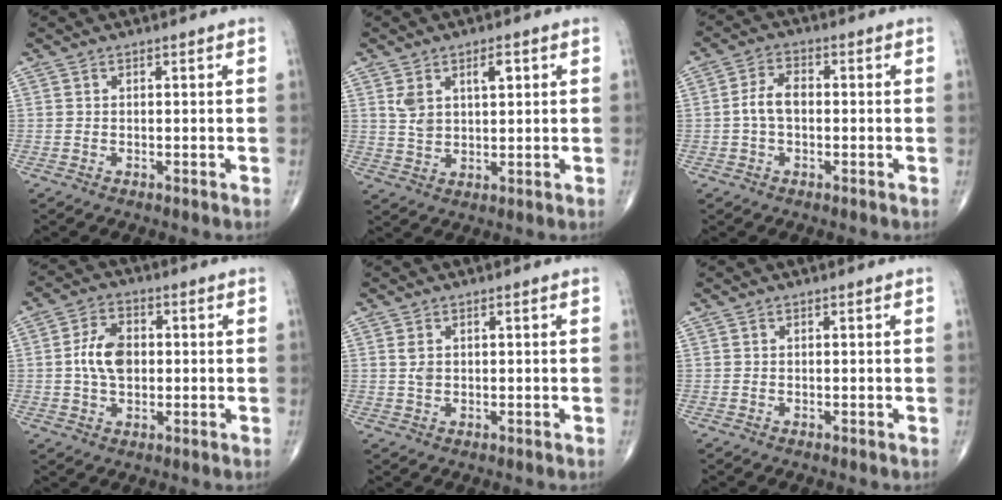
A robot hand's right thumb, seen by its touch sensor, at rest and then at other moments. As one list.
[{"total": 6.4, "force": [2.5, 3.5, 4.8], "torque": [-0.073, -0.008, 0.051]}, {"total": 4.9, "force": [-0.5, 3.0, 3.9], "torque": [-0.073, 0.018, -0.015]}, {"total": 7.8, "force": [0.2, 5.1, 5.9], "torque": [-0.100, 0.010, -0.001]}, {"total": 2.0, "force": [0.5, 1.3, 1.5], "torque": [-0.030, 0.003, 0.014]}, {"total": 0.0}]